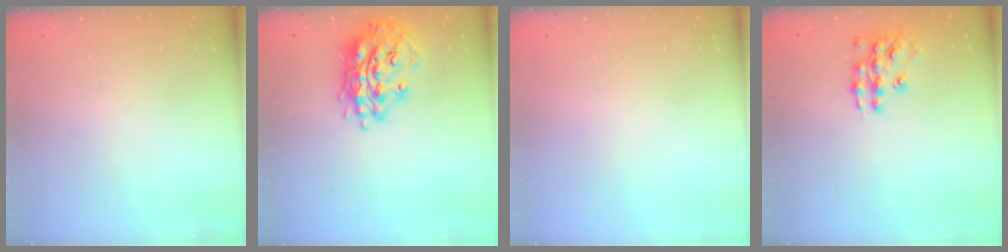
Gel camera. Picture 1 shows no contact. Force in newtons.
{"total": 16.5, "press": 16.4, "slide": 1.9}
{"total": 0.0}
{"total": 11.7, "press": 11.6, "slide": 0.8}